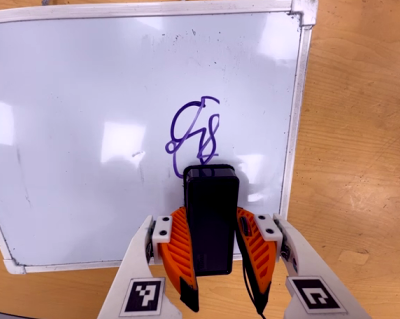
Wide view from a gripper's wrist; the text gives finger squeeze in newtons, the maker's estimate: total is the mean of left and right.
{"total": 5.5, "left": 4.7, "right": 6.2}